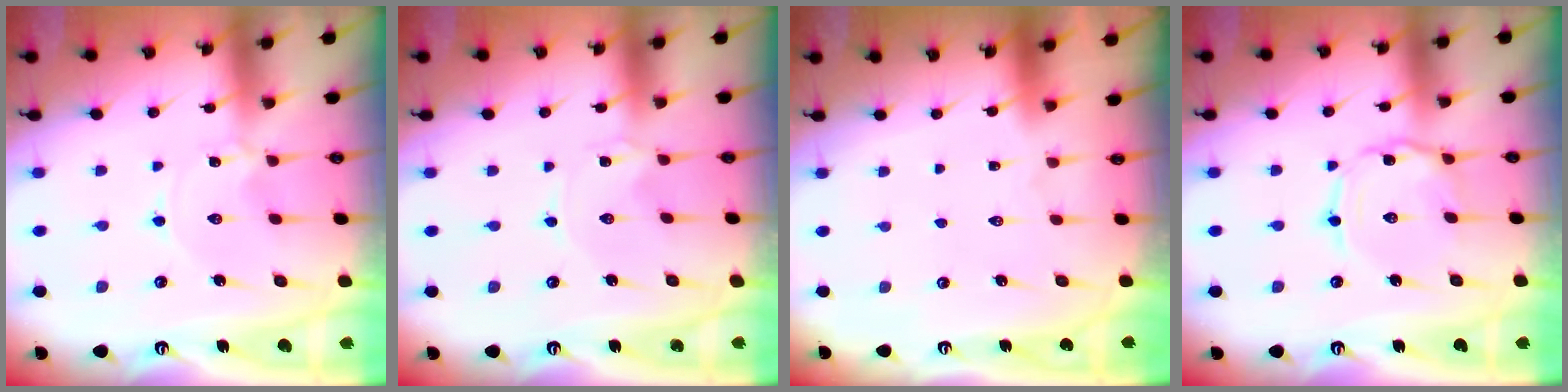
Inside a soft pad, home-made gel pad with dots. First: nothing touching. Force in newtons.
{"total": 0.0}
{"total": 1.6, "press": 1.6, "slide": 0.1}
{"total": 2.7, "press": 2.7, "slide": 0.2}